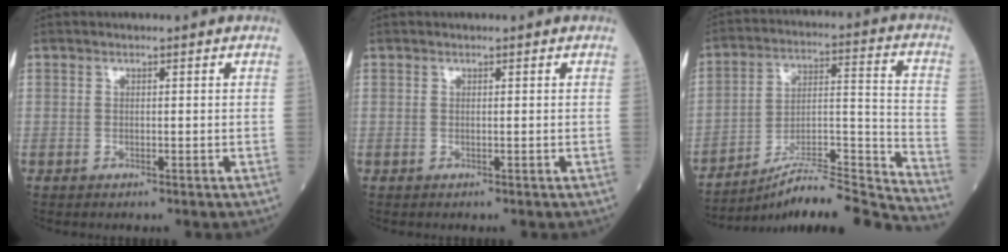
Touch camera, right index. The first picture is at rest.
{"total": 0.0}
{"total": 19.1, "force": [-18.0, -1.2, 6.3], "torque": [-0.089, 0.019, -0.287]}